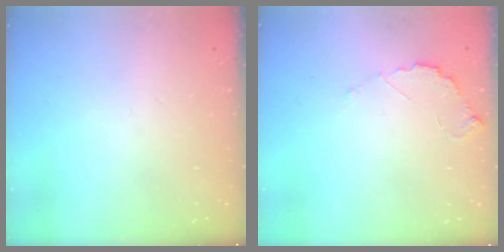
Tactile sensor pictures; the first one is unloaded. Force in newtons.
{"total": 4.4, "press": 4.4, "slide": 0.3}